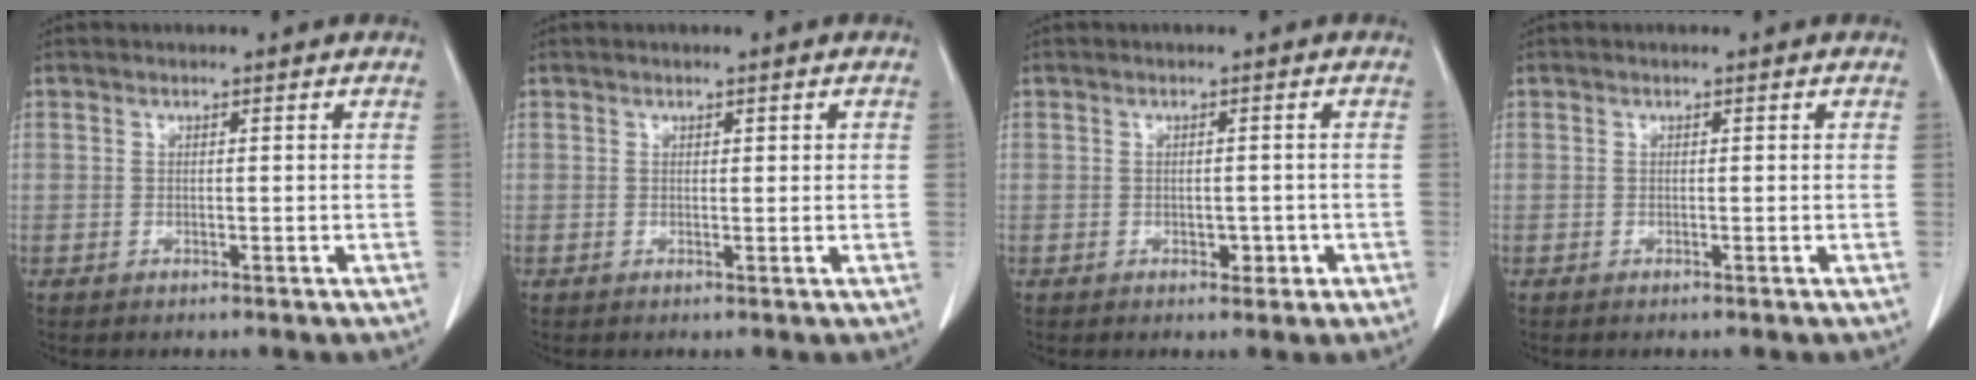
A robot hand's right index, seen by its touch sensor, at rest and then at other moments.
{"total": 1.1, "force": [0.4, 0.5, 0.9], "torque": [-0.011, 0.003, 0.007]}
{"total": 1.9, "force": [-0.7, 1.3, 1.1], "torque": [-0.012, 0.003, -0.004]}
{"total": 0.0}